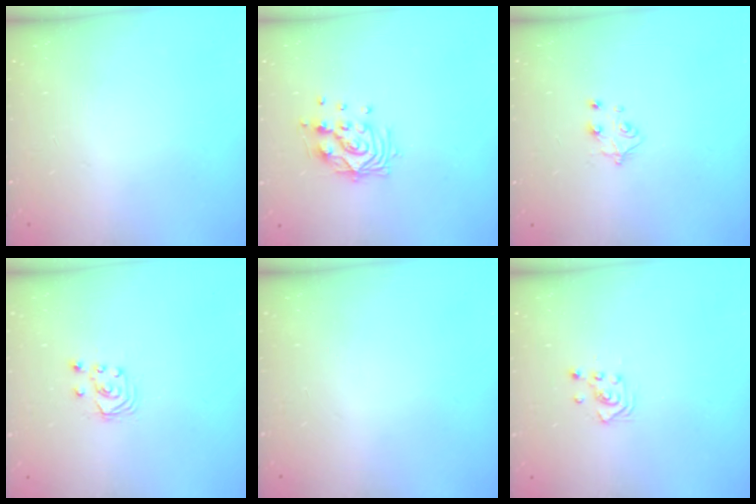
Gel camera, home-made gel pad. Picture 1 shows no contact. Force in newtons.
{"total": 10.6, "press": 10.5, "slide": 0.8}
{"total": 5.3, "press": 5.2, "slide": 0.8}
{"total": 3.0, "press": 3.0, "slide": 0.3}
{"total": 0.0}
{"total": 2.9, "press": 2.8, "slide": 0.3}